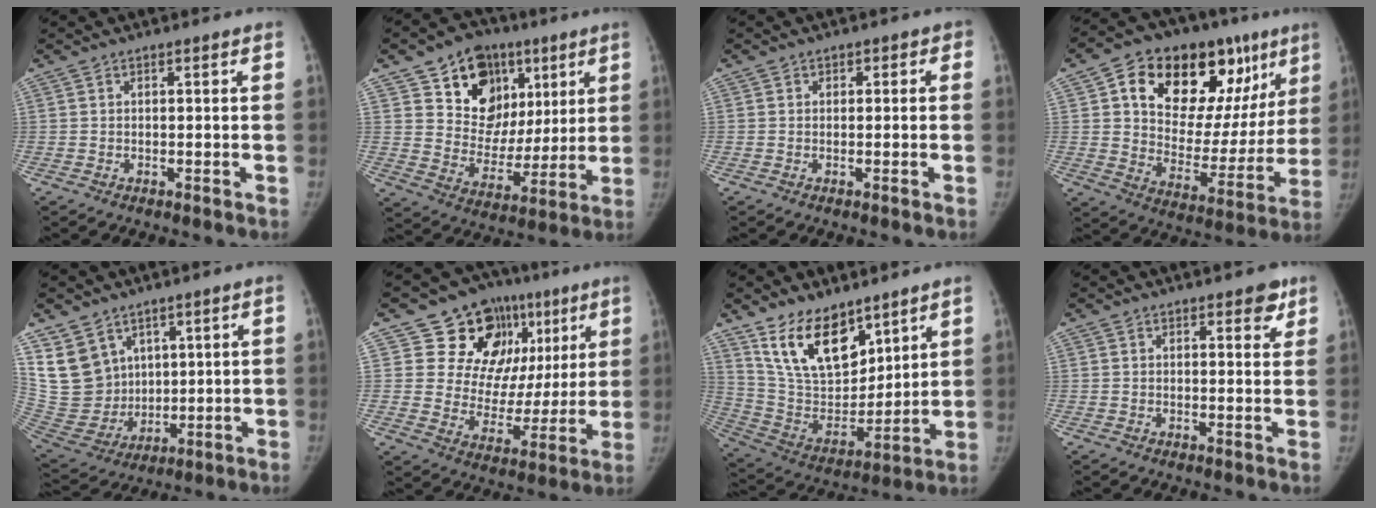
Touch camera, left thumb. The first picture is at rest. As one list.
[{"total": 18.4, "force": [8.8, 14.0, 8.0], "torque": [-0.067, -0.019, 0.148]}, {"total": 1.5, "force": [0.1, 1.4, 0.4], "torque": [0.016, 0.005, -0.007]}, {"total": 28.0, "force": [13.2, 15.9, 18.8], "torque": [-0.224, 0.000, 0.209]}, {"total": 13.5, "force": [6.9, 10.6, 4.7], "torque": [-0.066, -0.029, 0.161]}, {"total": 19.7, "force": [8.7, 14.1, 10.5], "torque": [-0.077, -0.004, 0.138]}, {"total": 16.9, "force": [11.2, 8.9, 9.0], "torque": [-0.114, -0.065, 0.224]}, {"total": 3.3, "force": [2.1, 1.7, 1.9], "torque": [0.000, -0.008, 0.022]}]